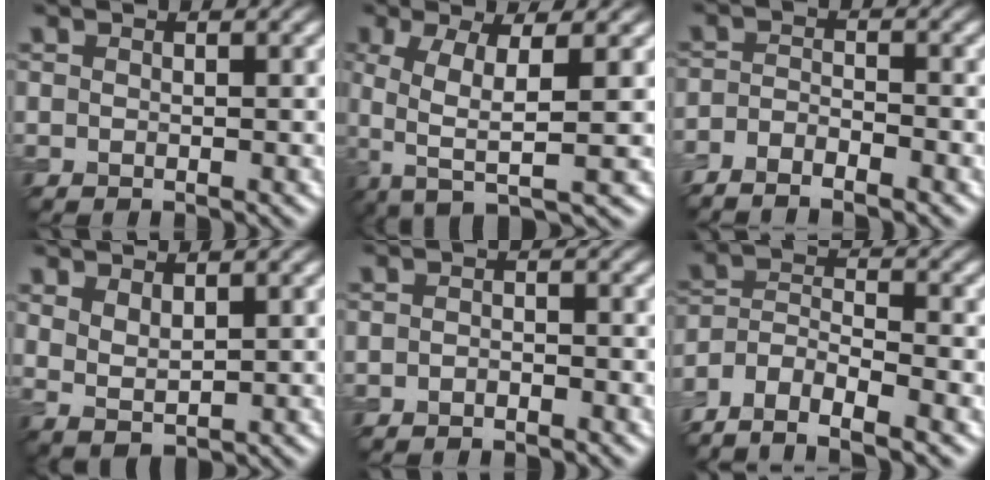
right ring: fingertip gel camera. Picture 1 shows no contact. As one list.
[{"total": 6.2, "force": [-0.7, 2.0, 5.8], "torque": [-0.110, -0.007, -0.016]}, {"total": 2.9, "force": [-2.3, 0.6, 1.5], "torque": [-0.034, -0.002, -0.049]}, {"total": 2.2, "force": [1.4, 0.8, 1.5], "torque": [-0.035, -0.009, 0.032]}, {"total": 0.9, "force": [-0.7, 0.4, 0.4], "torque": [-0.006, 0.000, -0.014]}, {"total": 6.8, "force": [-5.1, 2.5, 3.7], "torque": [-0.066, -0.005, -0.102]}]